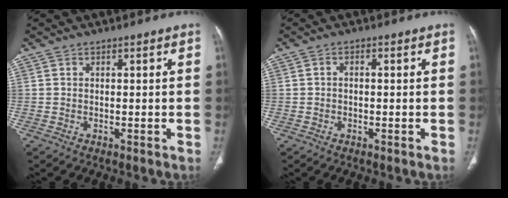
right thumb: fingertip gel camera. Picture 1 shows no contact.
{"total": 0.9, "force": [-0.2, 0.6, 0.6], "torque": [-0.008, 0.002, -0.006]}